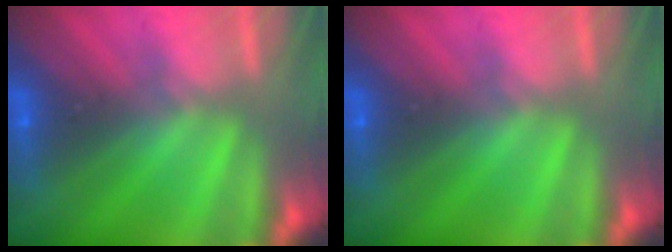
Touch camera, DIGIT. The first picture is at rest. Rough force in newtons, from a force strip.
{"total": 0.0}